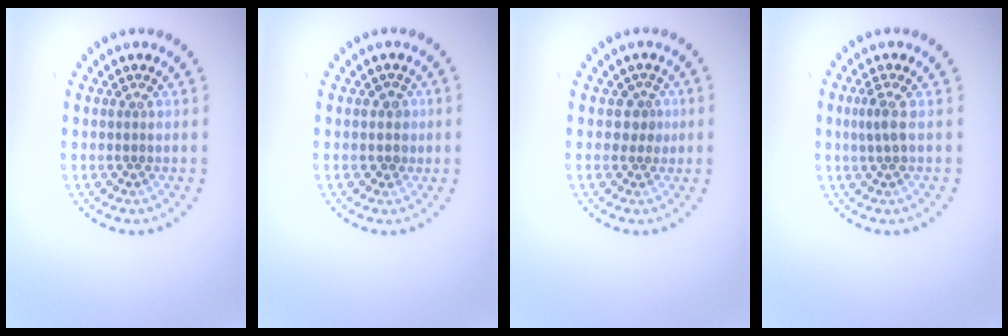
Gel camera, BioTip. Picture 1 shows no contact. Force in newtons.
{"total": 1.1, "press": 0.9, "slide": 0.7}
{"total": 1.7, "press": 1.3, "slide": 1.2}
{"total": 1.4, "press": 1.2, "slide": 0.7}